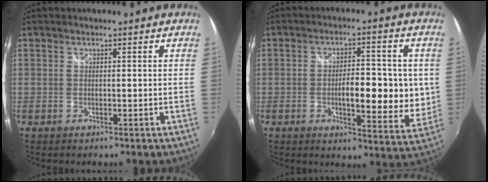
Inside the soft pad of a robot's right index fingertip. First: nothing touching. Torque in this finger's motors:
{"motor_torque": [1.48, 0.66, 0.32, 0.08]}